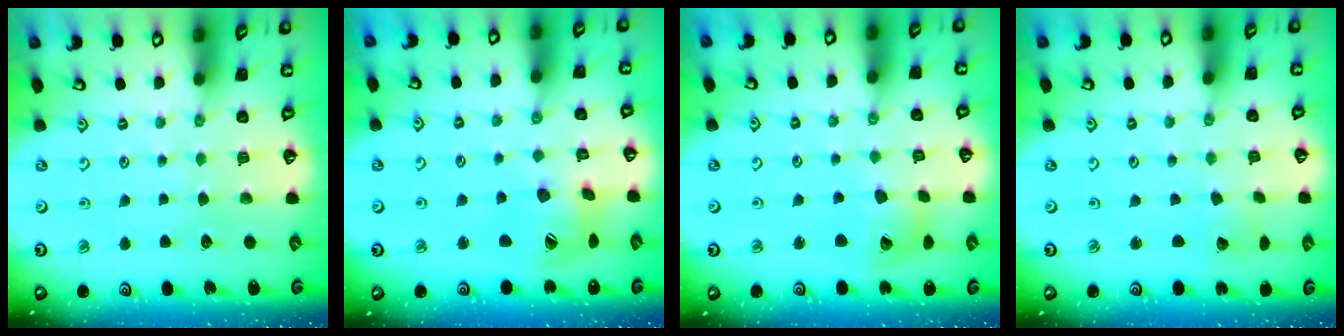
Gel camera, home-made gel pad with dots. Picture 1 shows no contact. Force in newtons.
{"total": 13.4, "press": 13.4, "slide": 1.3}
{"total": 9.5, "press": 9.5, "slide": 1.1}
{"total": 2.0, "press": 2.0, "slide": 0.1}